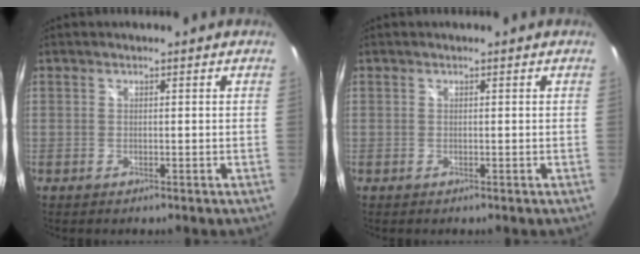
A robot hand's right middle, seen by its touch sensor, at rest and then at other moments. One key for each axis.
{"total": 0.0}